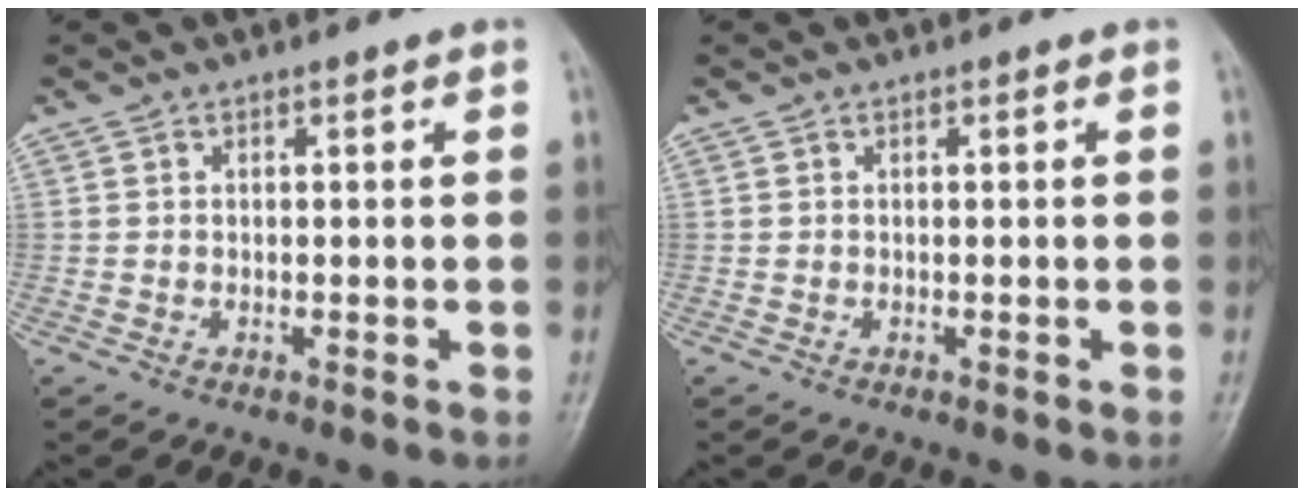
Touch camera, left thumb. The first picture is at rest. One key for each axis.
{"total": 0.0}